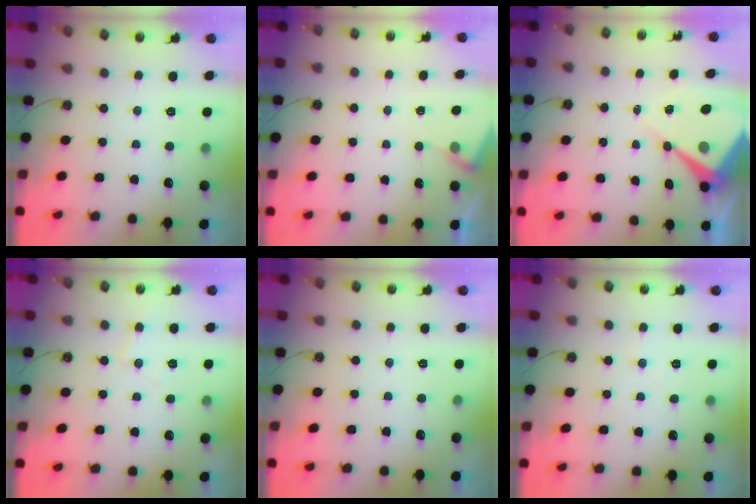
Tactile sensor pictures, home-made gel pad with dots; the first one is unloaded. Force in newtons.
{"total": 4.3, "press": 4.3, "slide": 0.5}
{"total": 9.4, "press": 9.3, "slide": 0.8}
{"total": 4.3, "press": 4.3, "slide": 0.6}
{"total": 0.0}
{"total": 4.4, "press": 4.3, "slide": 0.6}